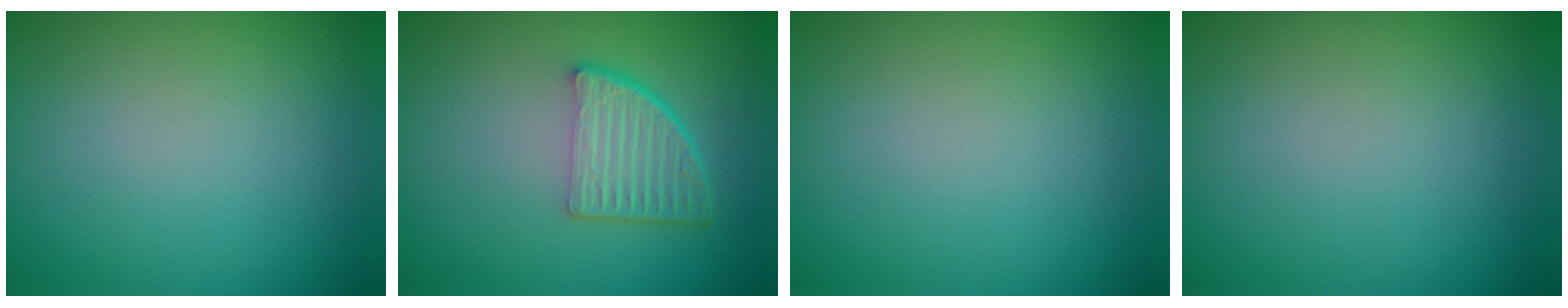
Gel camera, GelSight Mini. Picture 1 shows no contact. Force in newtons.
{"total": 4.7, "press": 3.3, "slide": 3.3}
{"total": 0.0}
{"total": 0.0}